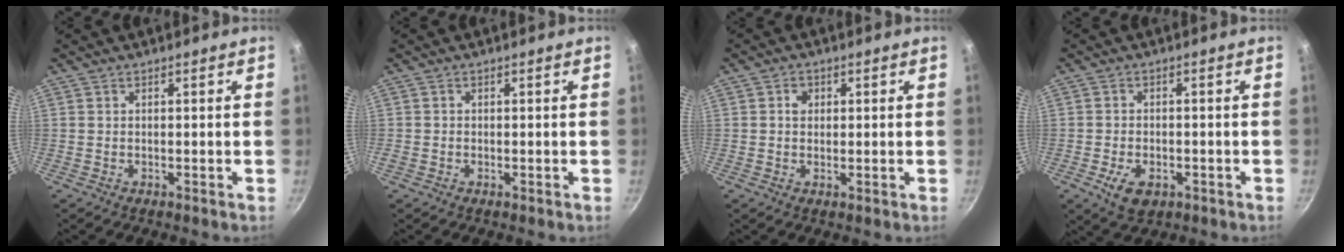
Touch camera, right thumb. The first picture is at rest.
{"total": 0.9, "force": [-0.3, 0.8, 0.2], "torque": [-0.002, 0.000, -0.007]}
{"total": 2.5, "force": [0.5, 2.1, 1.1], "torque": [-0.003, 0.000, 0.005]}
{"total": 5.9, "force": [-2.3, 3.8, 3.9], "torque": [-0.063, 0.007, -0.033]}